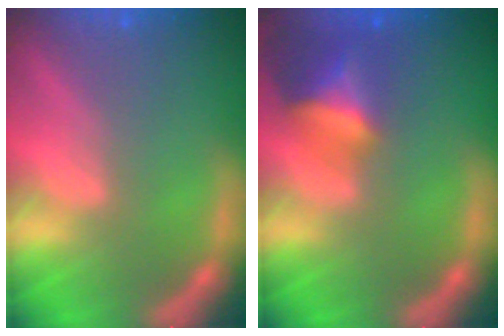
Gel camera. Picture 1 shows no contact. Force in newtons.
{"total": 4.9}